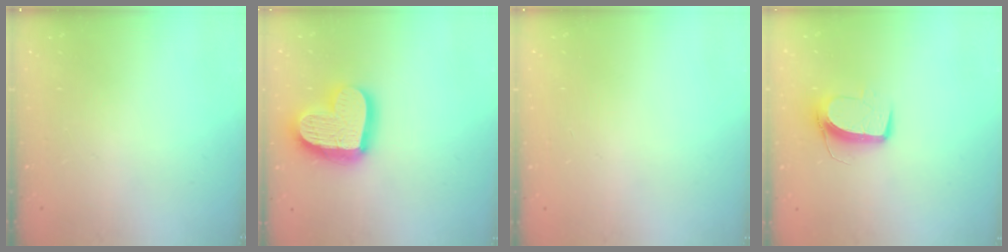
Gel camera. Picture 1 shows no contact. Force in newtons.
{"total": 20.5, "press": 20.4, "slide": 1.5}
{"total": 0.0}
{"total": 9.9, "press": 9.9, "slide": 0.4}